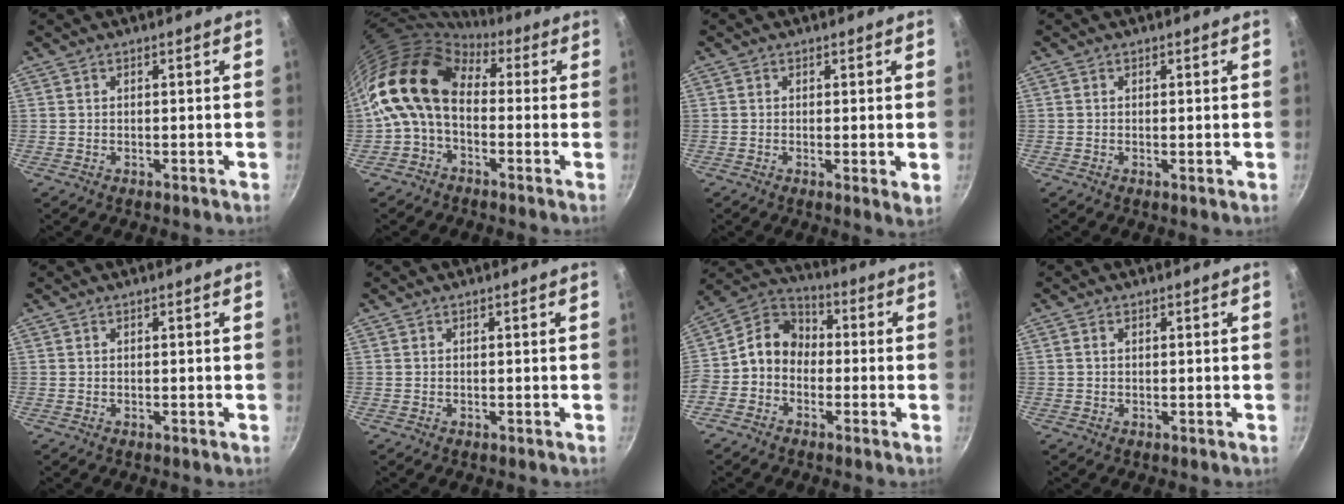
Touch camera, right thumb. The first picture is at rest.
{"total": 13.5, "force": [0.1, 9.4, 9.8], "torque": [-0.162, 0.030, -0.021]}
{"total": 2.7, "force": [0.2, 0.5, 2.6], "torque": [-0.038, -0.013, -0.002]}
{"total": 0.7, "force": [0.0, 0.0, 0.7], "torque": [-0.013, -0.003, -0.003]}
{"total": 0.0}
{"total": 0.0}
{"total": 14.5, "force": [-0.6, 12.1, 8.0], "torque": [-0.122, 0.054, -0.037]}
{"total": 0.9, "force": [0.3, 0.6, 0.6], "torque": [-0.011, 0.004, 0.003]}